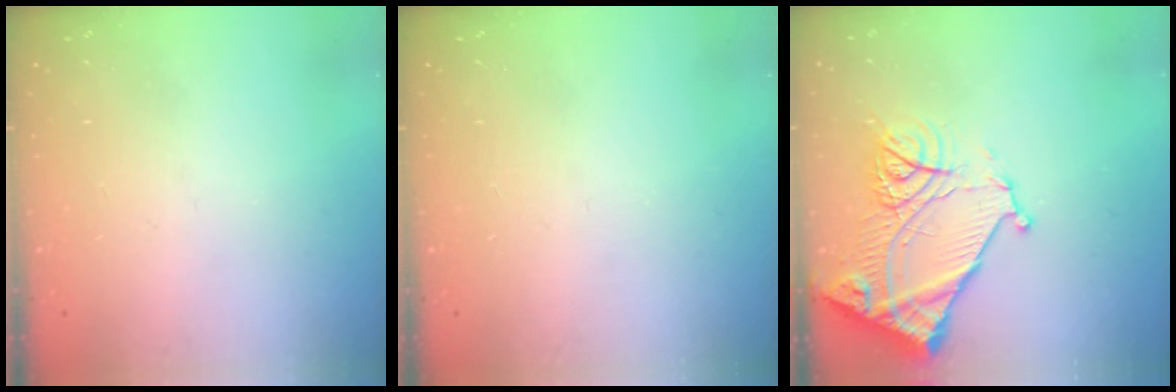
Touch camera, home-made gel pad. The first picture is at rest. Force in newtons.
{"total": 0.0}
{"total": 16.3, "press": 16.2, "slide": 1.7}